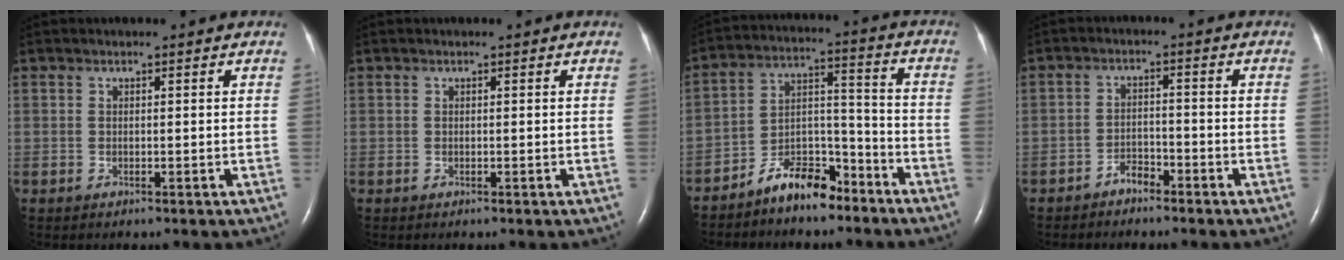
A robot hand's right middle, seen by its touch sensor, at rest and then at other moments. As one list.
[{"total": 0.0}, {"total": 8.8, "force": [-7.1, 3.2, 4.2], "torque": [-0.073, 0.025, -0.127]}, {"total": 2.6, "force": [-2.2, 1.1, 0.8], "torque": [-0.014, 0.003, -0.038]}]